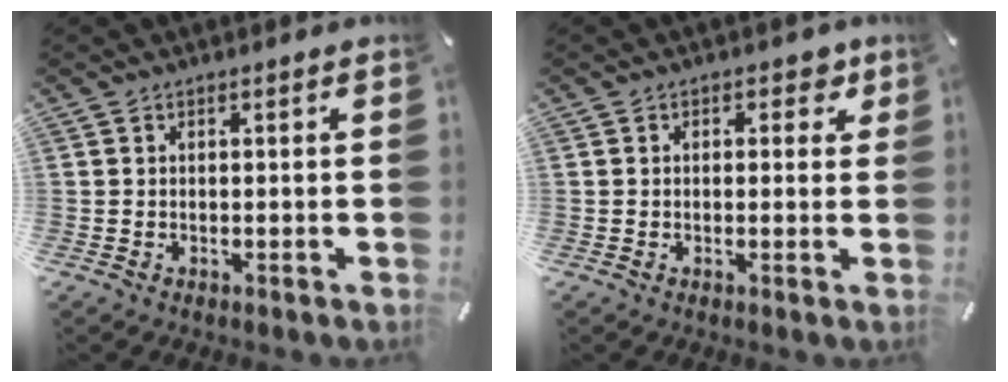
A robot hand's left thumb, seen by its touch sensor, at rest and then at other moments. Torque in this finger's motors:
{"motor_torque": [-0.03, -0.31, -0.04, -0.07, -0.03]}